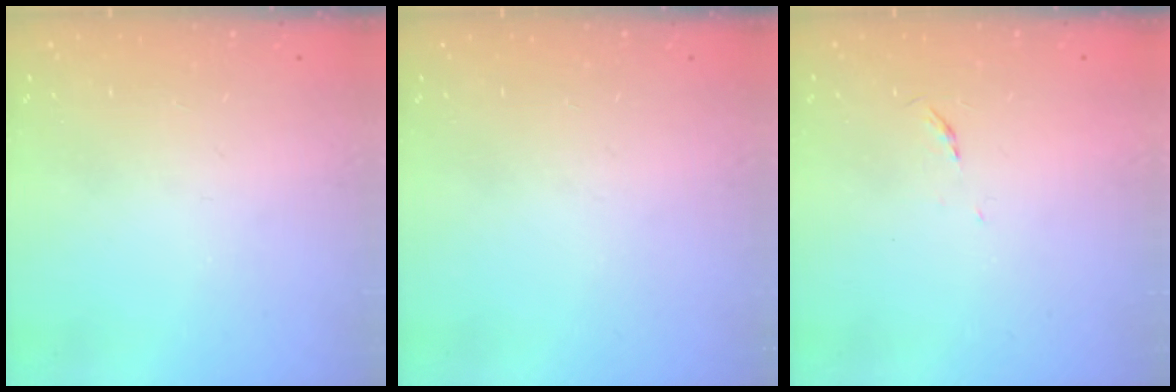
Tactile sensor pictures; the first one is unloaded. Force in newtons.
{"total": 0.0}
{"total": 3.1, "press": 3.0, "slide": 0.5}